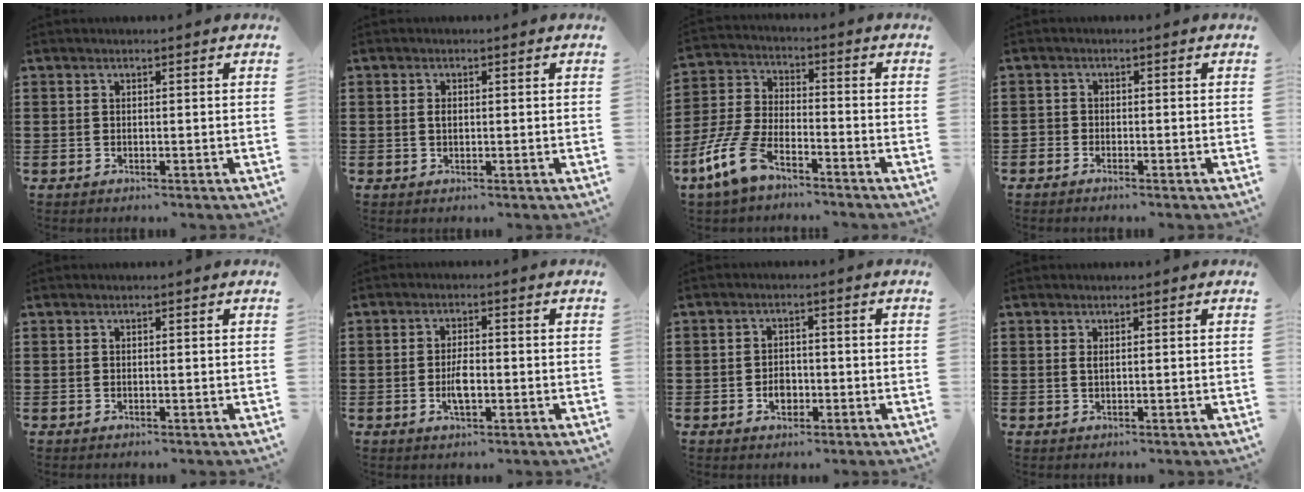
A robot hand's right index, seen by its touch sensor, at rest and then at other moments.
{"total": 1.2, "force": [0.1, 0.7, 1.0], "torque": [-0.022, 0.003, 0.000]}
{"total": 9.2, "force": [-6.3, 3.5, 5.6], "torque": [-0.144, 0.003, -0.127]}
{"total": 1.2, "force": [-1.2, 0.2, 0.0], "torque": [-0.003, 0.001, -0.027]}
{"total": 0.0}
{"total": 3.7, "force": [-0.8, 1.4, 3.3], "torque": [-0.074, -0.003, -0.018]}
{"total": 2.8, "force": [-0.9, 2.0, 1.8], "torque": [-0.030, -0.004, -0.019]}
{"total": 0.8, "force": [0.3, 0.2, 0.7], "torque": [-0.016, 0.001, 0.005]}